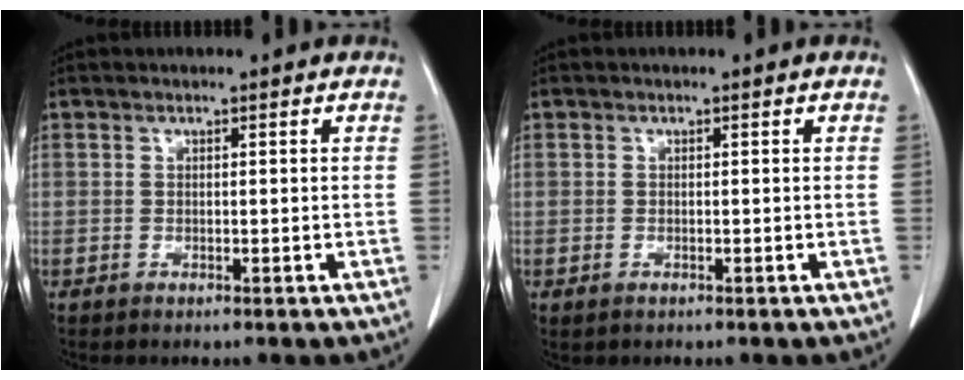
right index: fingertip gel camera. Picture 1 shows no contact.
{"total": 1.4, "force": [-0.5, 1.0, 0.9], "torque": [-0.026, 0.001, -0.003]}